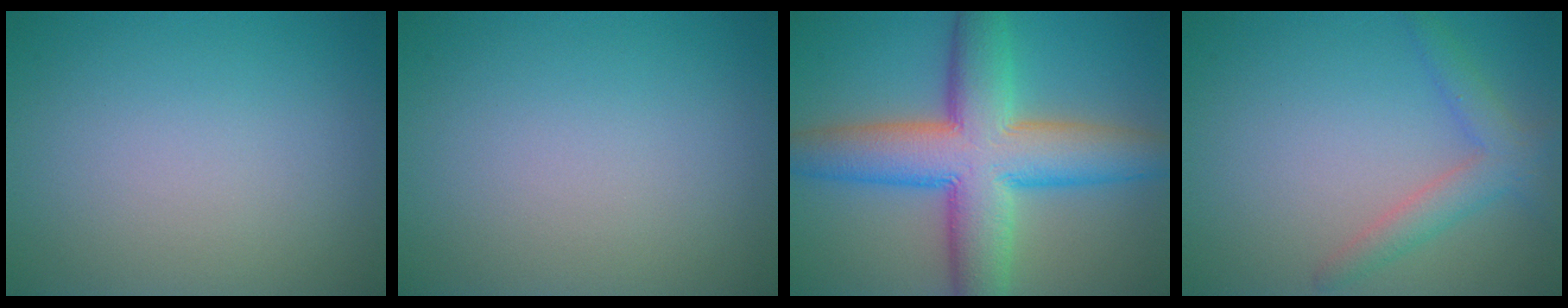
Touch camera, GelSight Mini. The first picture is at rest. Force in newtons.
{"total": 0.0}
{"total": 11.5, "press": 11.5, "slide": 0.4}
{"total": 2.9, "press": 2.9, "slide": 0.1}